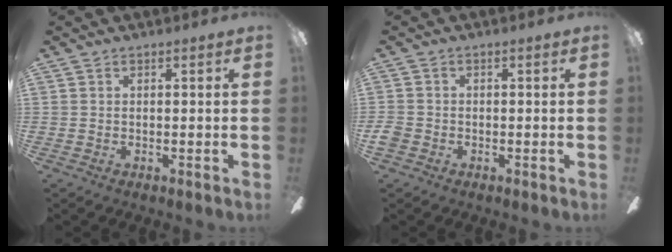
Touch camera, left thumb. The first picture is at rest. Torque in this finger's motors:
{"motor_torque": [-0.07, 0.44, 0.18, -0.12, -0.01]}